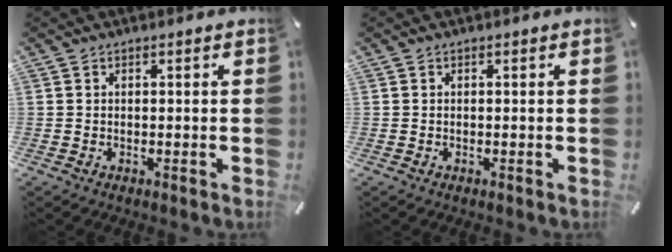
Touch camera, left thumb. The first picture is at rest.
{"total": 0.0}